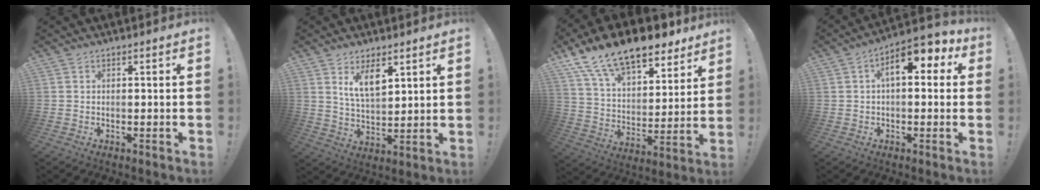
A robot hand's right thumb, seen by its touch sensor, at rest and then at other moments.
{"total": 9.2, "force": [5.6, 4.5, 5.8], "torque": [-0.101, -0.023, 0.104]}
{"total": 18.2, "force": [13.6, 7.7, 9.3], "torque": [-0.171, -0.090, 0.248]}
{"total": 10.6, "force": [3.4, 4.9, 8.7], "torque": [-0.118, -0.012, 0.055]}